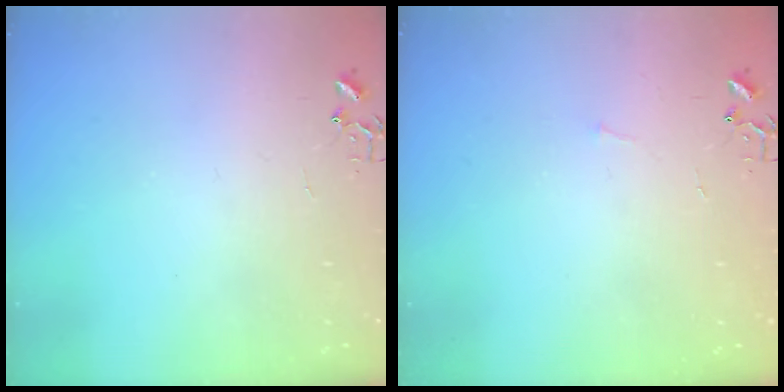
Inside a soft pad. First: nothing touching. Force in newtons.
{"total": 2.8, "press": 2.8, "slide": 0.3}